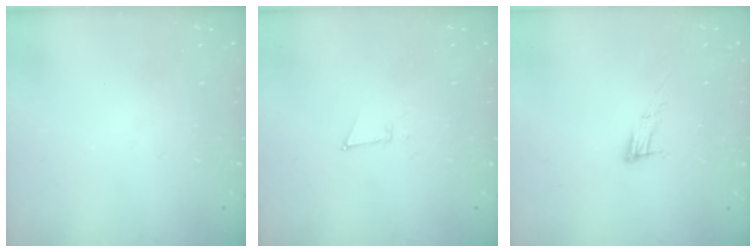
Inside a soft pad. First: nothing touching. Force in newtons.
{"total": 3.1, "press": 3.1, "slide": 0.7}
{"total": 8.5, "press": 8.4, "slide": 1.5}